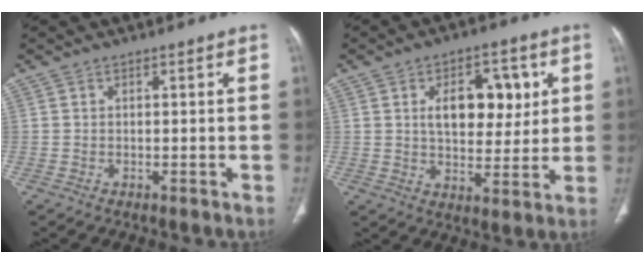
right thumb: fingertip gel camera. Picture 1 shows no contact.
{"total": 13.1, "force": [3.4, 7.6, 10.1], "torque": [-0.105, -0.006, 0.056]}